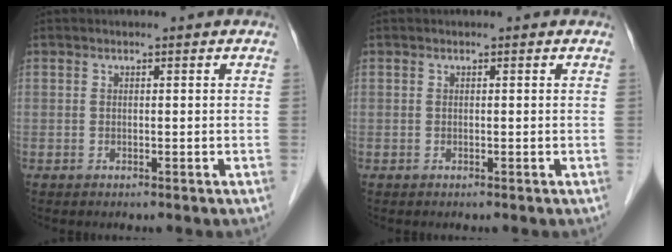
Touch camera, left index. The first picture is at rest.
{"total": 0.0}